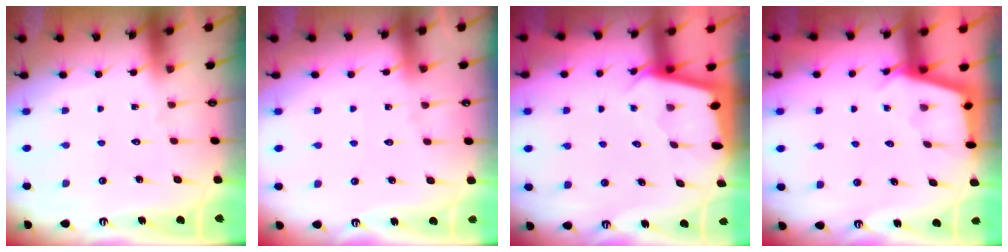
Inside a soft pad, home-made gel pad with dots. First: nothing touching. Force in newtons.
{"total": 3.3, "press": 3.2, "slide": 0.5}
{"total": 2.1, "press": 2.1, "slide": 0.2}
{"total": 2.9, "press": 2.9, "slide": 0.3}